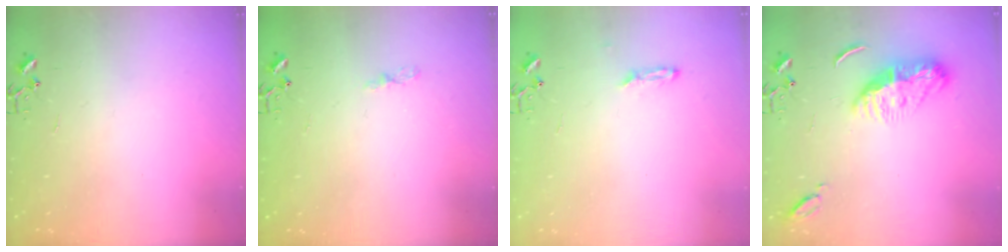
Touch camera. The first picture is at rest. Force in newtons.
{"total": 3.4, "press": 3.4, "slide": 0.5}
{"total": 2.3, "press": 2.2, "slide": 0.4}
{"total": 11.6, "press": 11.6, "slide": 1.0}